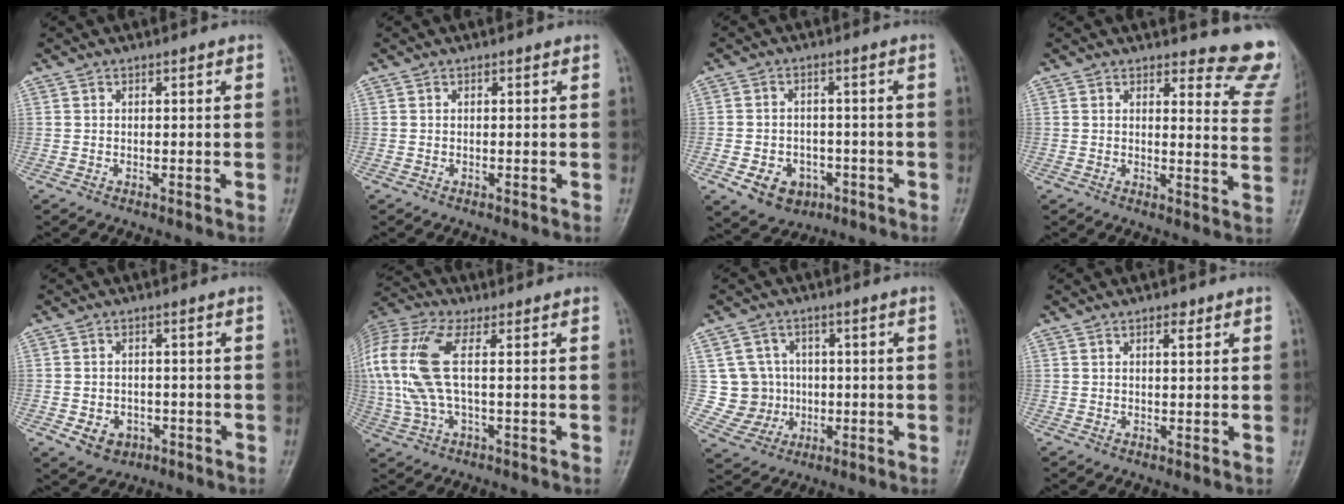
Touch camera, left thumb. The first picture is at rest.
{"total": 0.0}
{"total": 7.8, "force": [-3.3, 6.1, 3.5], "torque": [-0.041, 0.023, -0.040]}
{"total": 10.9, "force": [10.2, 2.8, 2.7], "torque": [0.012, -0.102, 0.085]}
{"total": 4.8, "force": [-1.9, 3.9, 2.1], "torque": [-0.025, 0.012, -0.018]}
{"total": 13.5, "force": [1.8, 5.0, 12.4], "torque": [-0.314, 0.024, 0.036]}
{"total": 7.7, "force": [0.6, 7.6, 1.2], "torque": [0.013, 0.007, 0.015]}
{"total": 1.8, "force": [1.0, 0.7, 1.3], "torque": [-0.016, -0.004, 0.014]}